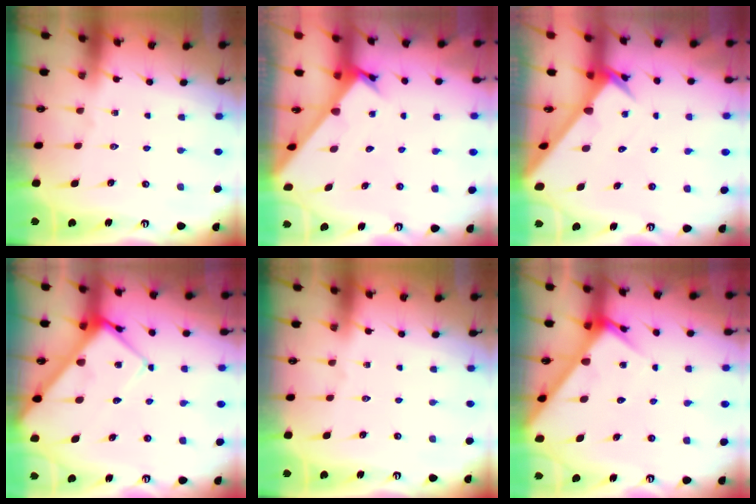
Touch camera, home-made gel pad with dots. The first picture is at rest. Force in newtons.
{"total": 2.3, "press": 2.3, "slide": 0.0}
{"total": 2.7, "press": 2.7, "slide": 0.1}
{"total": 9.7, "press": 9.7, "slide": 0.8}
{"total": 0.0}
{"total": 5.1, "press": 5.0, "slide": 0.3}